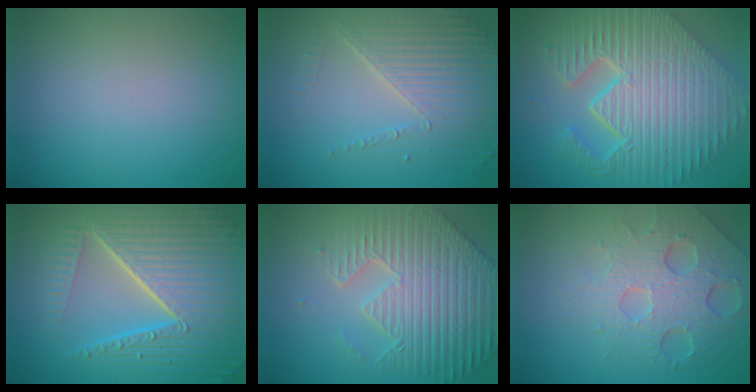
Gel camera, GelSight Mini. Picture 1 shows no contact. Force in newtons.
{"total": 4.1, "press": 3.7, "slide": 1.8}
{"total": 11.7, "press": 7.7, "slide": 8.8}
{"total": 10.5, "press": 6.6, "slide": 8.2}
{"total": 9.3, "press": 6.5, "slide": 6.6}
{"total": 6.9, "press": 4.9, "slide": 4.9}